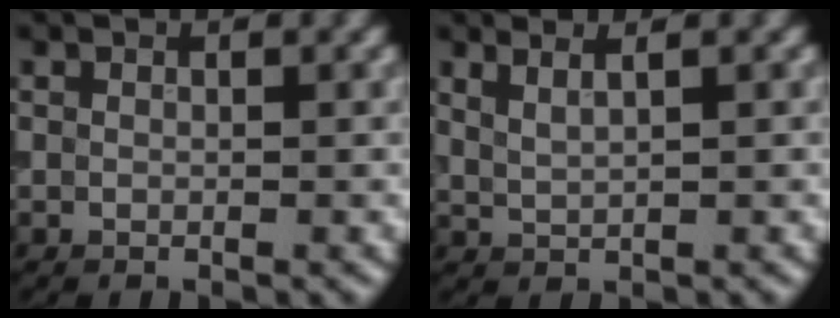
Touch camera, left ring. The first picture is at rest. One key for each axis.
{"total": 2.7, "fx": 1.9, "fy": 1.0, "fz": 1.7, "tx": -0.012, "ty": 0.004, "tz": 0.021}